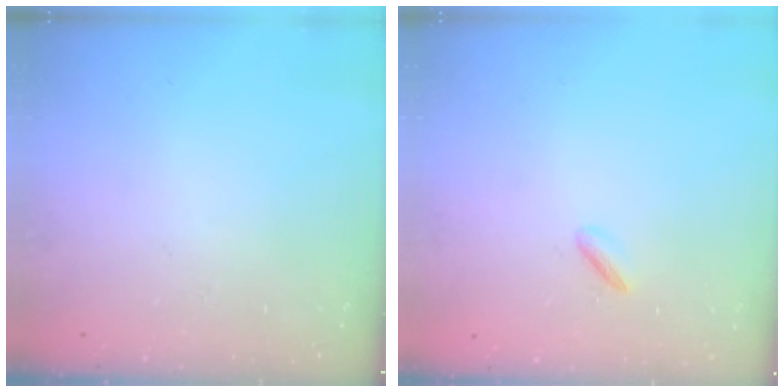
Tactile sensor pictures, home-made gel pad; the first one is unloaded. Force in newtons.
{"total": 1.9, "press": 1.8, "slide": 0.5}